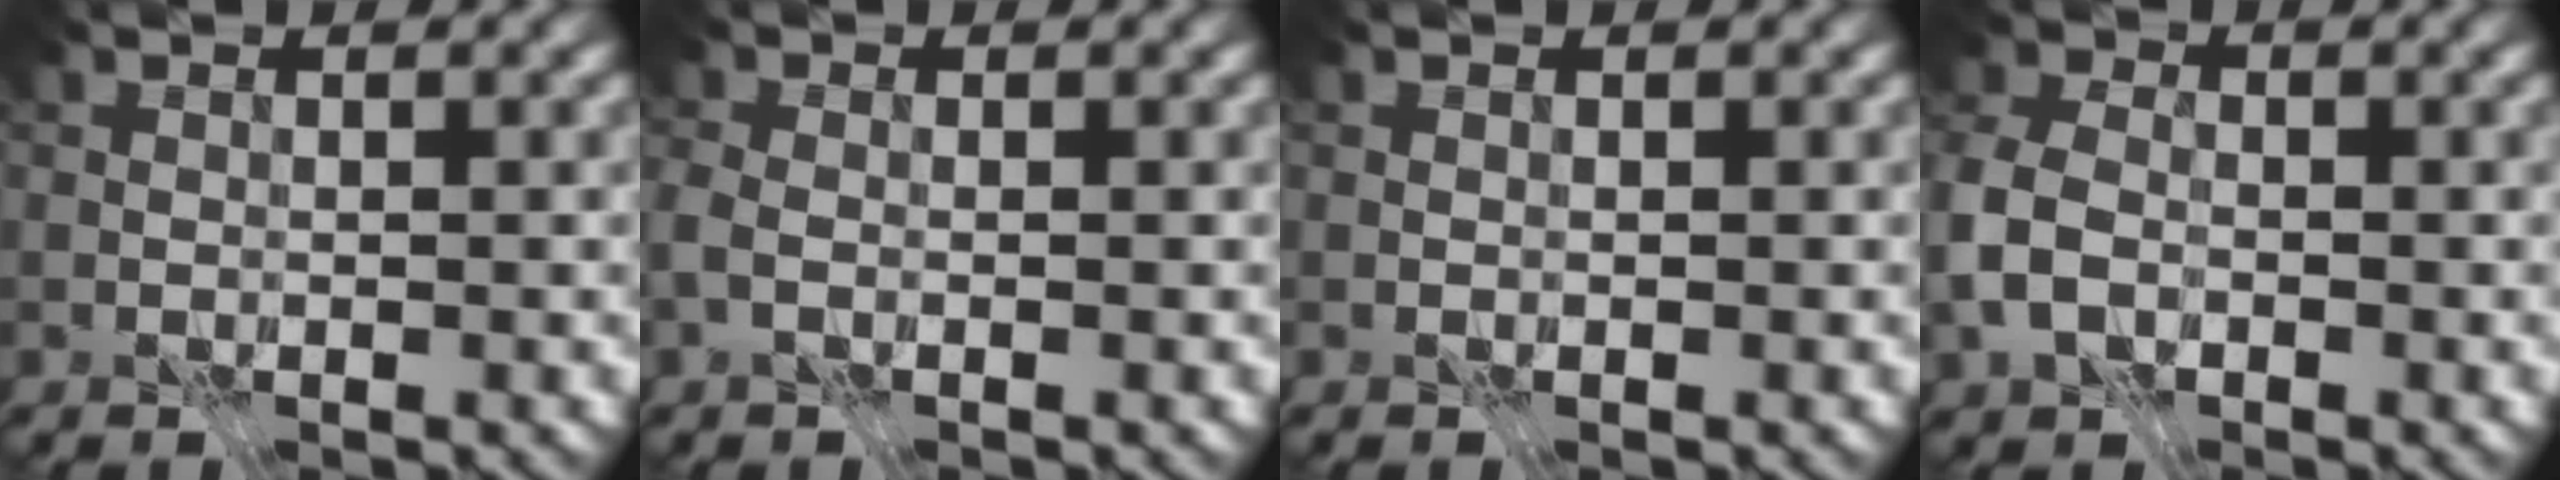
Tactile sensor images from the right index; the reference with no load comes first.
{"total": 2.4, "force": [-0.8, 1.7, 1.6], "torque": [-0.041, -0.002, -0.021]}
{"total": 0.0}
{"total": 5.6, "force": [-1.7, 4.0, 3.5], "torque": [-0.092, 0.003, -0.046]}